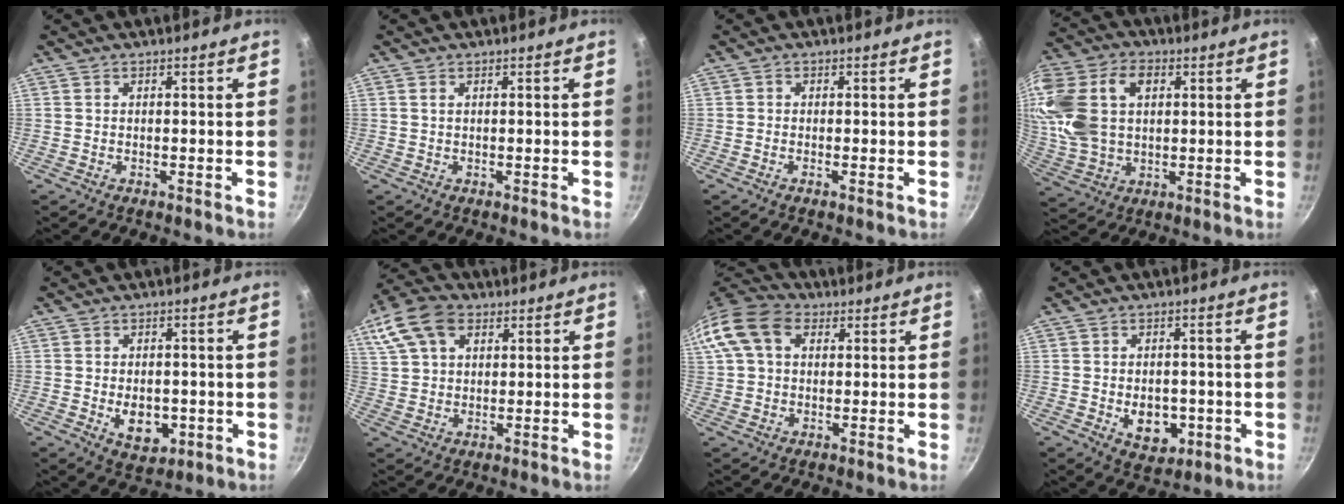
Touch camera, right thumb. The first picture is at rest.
{"total": 0.7, "force": [0.3, 0.4, 0.5], "torque": [-0.010, 0.000, 0.005]}
{"total": 0.6, "force": [-0.3, 0.3, 0.5], "torque": [-0.013, 0.002, -0.011]}
{"total": 18.9, "force": [4.2, 12.7, 13.3], "torque": [-0.266, 0.011, 0.080]}
{"total": 7.2, "force": [-1.5, 4.9, 5.1], "torque": [-0.052, -0.002, -0.010]}
{"total": 13.0, "force": [5.8, 8.8, 7.7], "torque": [-0.159, 0.014, 0.102]}
{"total": 13.1, "force": [3.9, 9.5, 8.1], "torque": [-0.149, 0.024, 0.054]}
{"total": 7.7, "force": [-1.8, 5.6, 5.1], "torque": [-0.048, 0.001, -0.014]}